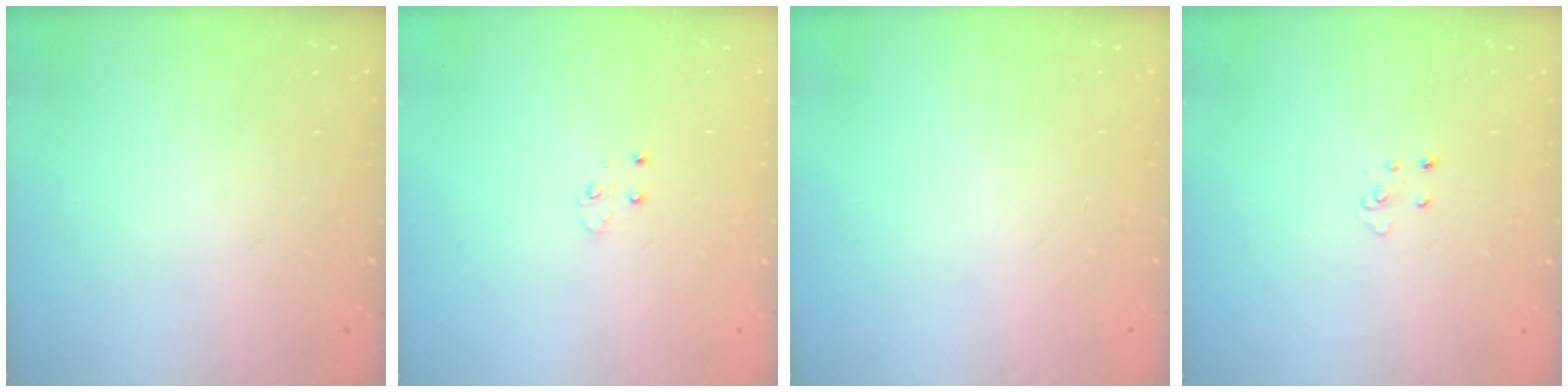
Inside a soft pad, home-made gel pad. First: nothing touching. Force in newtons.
{"total": 3.1, "press": 3.1, "slide": 0.6}
{"total": 0.0}
{"total": 3.7, "press": 3.7, "slide": 0.3}